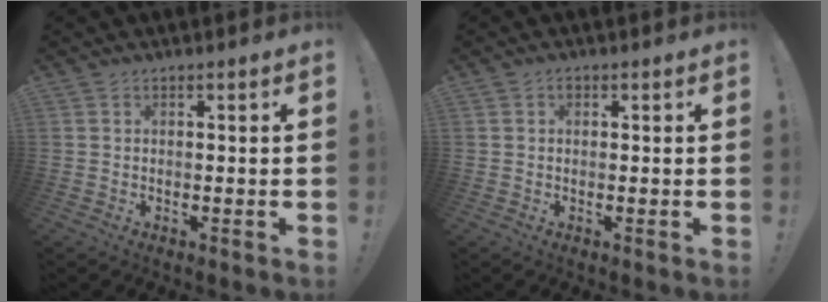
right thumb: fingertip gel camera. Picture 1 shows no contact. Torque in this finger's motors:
{"motor_torque": [-0.12, 0.12, 0.14, -0.14, 0.00]}